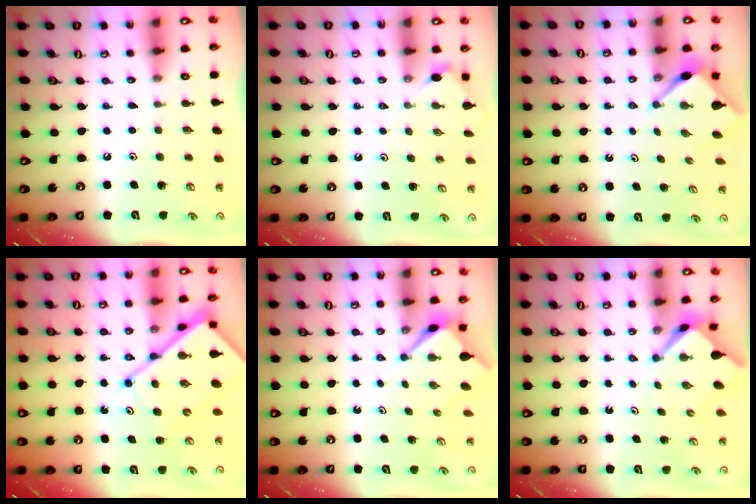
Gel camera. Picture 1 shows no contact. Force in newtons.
{"total": 1.1, "press": 1.1, "slide": 0.3}
{"total": 2.9, "press": 2.9, "slide": 0.3}
{"total": 14.1, "press": 14.0, "slide": 1.3}
{"total": 2.9, "press": 2.9, "slide": 0.2}
{"total": 2.4, "press": 2.4, "slide": 0.2}